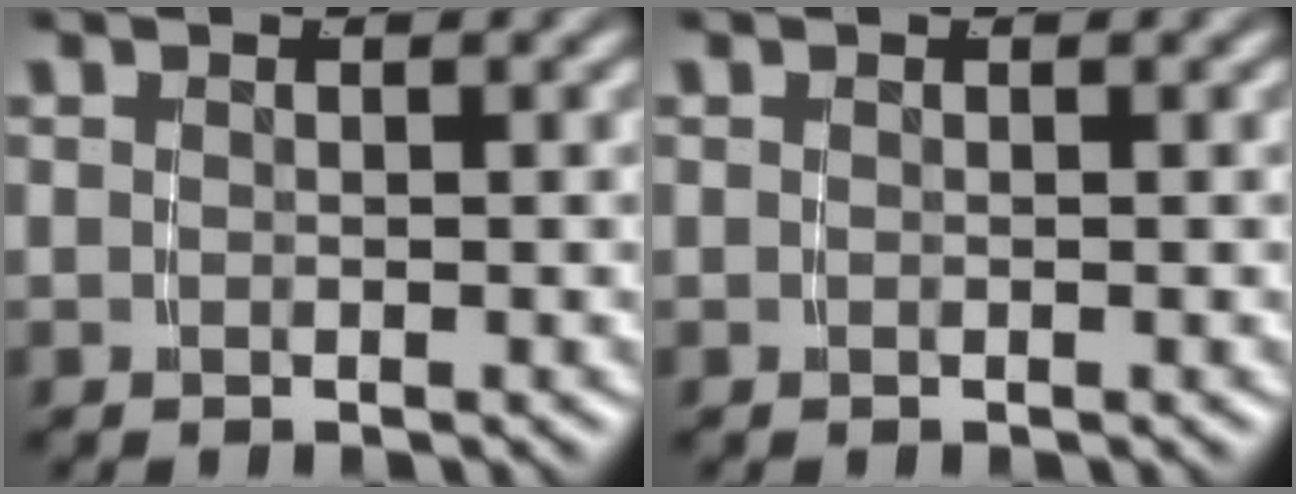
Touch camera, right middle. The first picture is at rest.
{"total": 0.0}